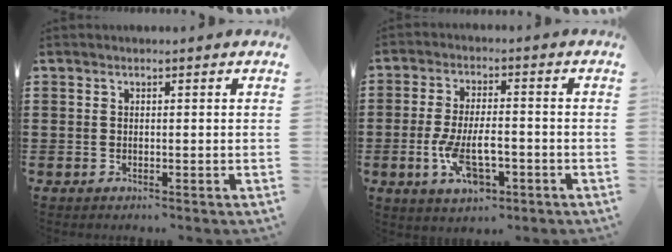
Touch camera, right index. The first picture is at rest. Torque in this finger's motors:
{"motor_torque": [2.14, 0.00, 0.32, 0.21]}